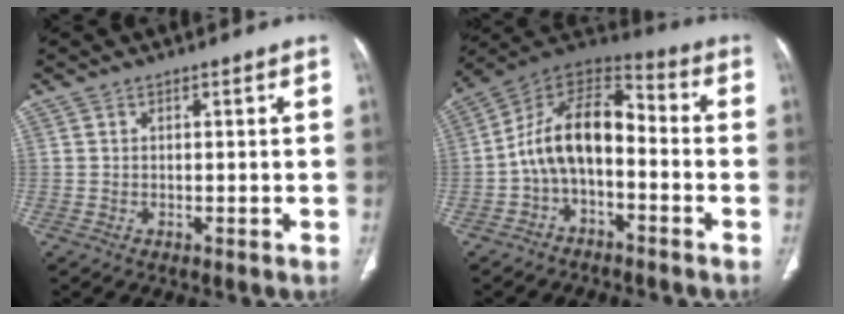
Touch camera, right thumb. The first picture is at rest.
{"total": 12.9, "force": [-2.7, 7.4, 10.2], "torque": [-0.166, 0.071, -0.057]}